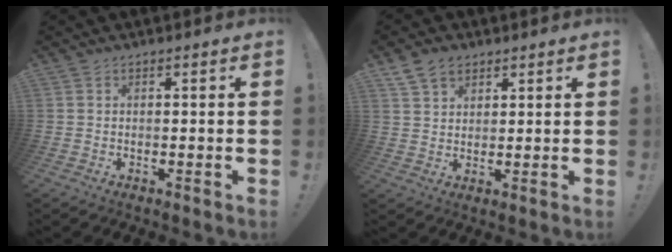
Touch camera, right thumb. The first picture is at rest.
{"total": 6.6, "force": [4.2, 4.4, 2.4], "torque": [-0.041, -0.011, 0.082]}